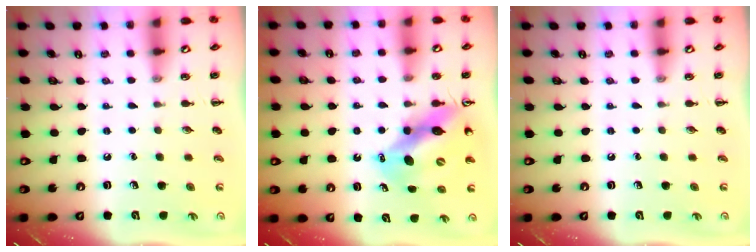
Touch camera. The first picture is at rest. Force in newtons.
{"total": 11.0, "press": 10.5, "slide": 3.4}
{"total": 0.0}